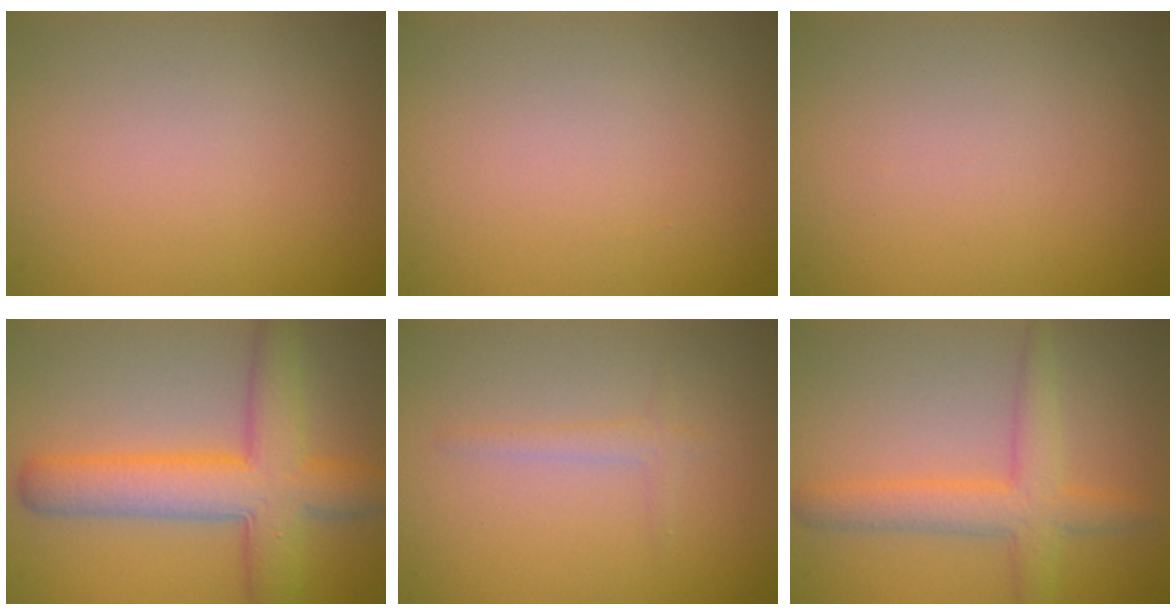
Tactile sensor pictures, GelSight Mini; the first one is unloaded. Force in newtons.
{"total": 0.0}
{"total": 0.0}
{"total": 7.5, "press": 7.5, "slide": 0.2}
{"total": 1.2, "press": 1.2, "slide": 0.0}
{"total": 4.0, "press": 4.0, "slide": 0.1}